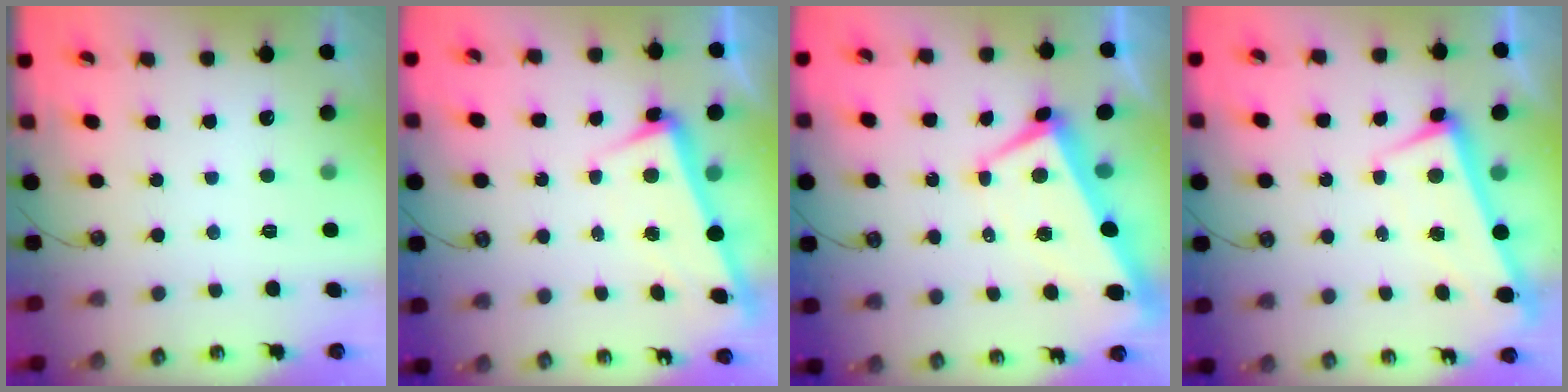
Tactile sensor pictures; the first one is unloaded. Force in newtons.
{"total": 3.0, "press": 2.9, "slide": 1.0}
{"total": 2.2, "press": 1.9, "slide": 1.1}
{"total": 1.5, "press": 0.4, "slide": 1.4}